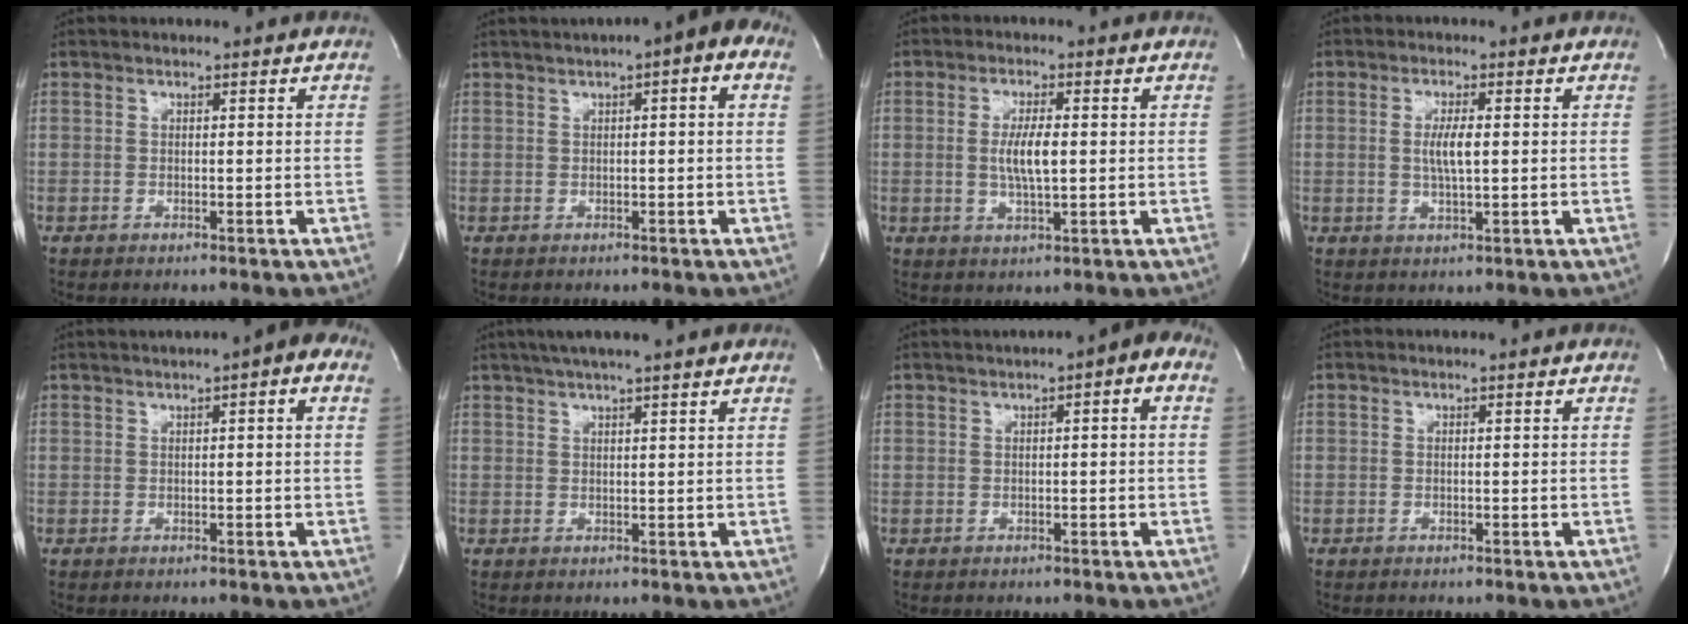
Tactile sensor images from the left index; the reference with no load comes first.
{"total": 6.7, "force": [2.9, 1.2, 5.9], "torque": [-0.083, 0.026, 0.031]}
{"total": 5.1, "force": [0.0, 0.9, 5.0], "torque": [-0.098, -0.004, -0.002]}
{"total": 3.9, "force": [0.2, 0.6, 3.9], "torque": [-0.074, -0.005, 0.002]}
{"total": 5.0, "force": [2.3, 0.7, 4.4], "torque": [-0.061, 0.020, 0.025]}
{"total": 7.3, "force": [5.9, -0.5, 4.3], "torque": [-0.071, 0.027, 0.084]}
{"total": 4.3, "force": [1.3, 0.8, 4.0], "torque": [-0.051, 0.017, 0.011]}
{"total": 0.0}